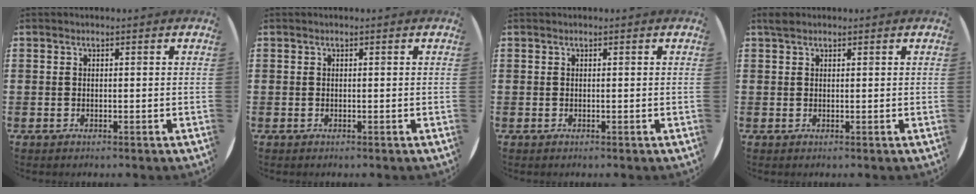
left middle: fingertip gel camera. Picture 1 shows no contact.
{"total": 0.0}
{"total": 0.0}
{"total": 1.0, "force": [0.9, 0.5, 0.2], "torque": [0.002, 0.001, 0.015]}